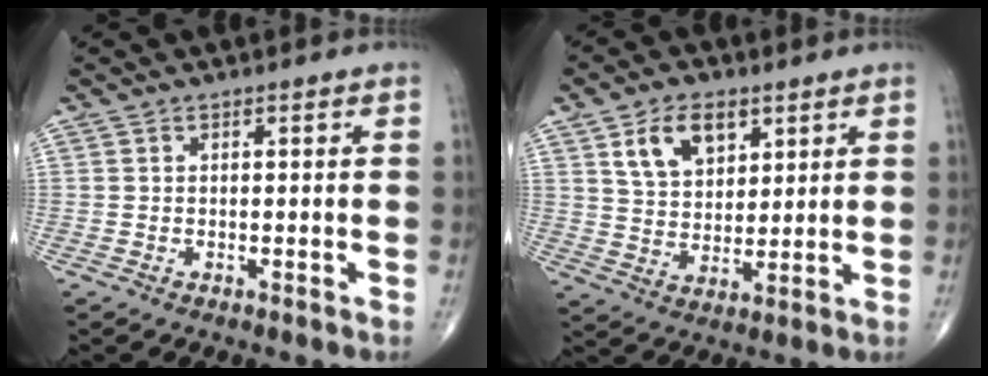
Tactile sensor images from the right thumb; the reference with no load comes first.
{"total": 9.9, "force": [4.8, 6.1, 6.1], "torque": [-0.084, -0.023, 0.091]}